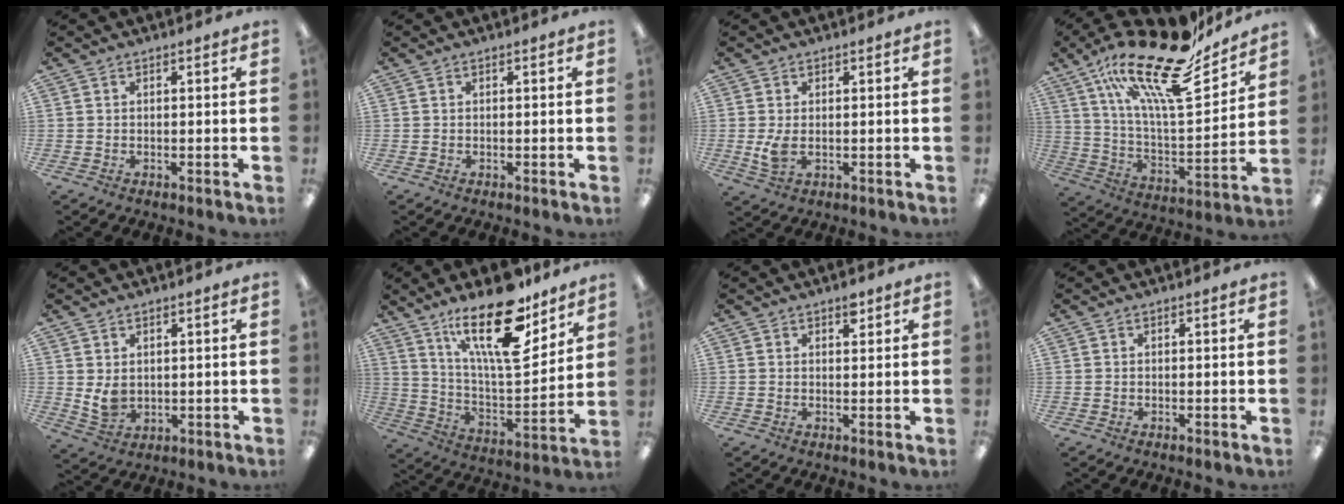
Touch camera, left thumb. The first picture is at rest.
{"total": 0.0}
{"total": 4.4, "force": [0.1, 2.6, 3.5], "torque": [-0.068, -0.009, -0.003]}
{"total": 25.4, "force": [18.6, 7.3, 15.8], "torque": [-0.256, -0.119, 0.310]}
{"total": 4.8, "force": [1.6, 3.6, 2.8], "torque": [-0.051, -0.014, 0.027]}
{"total": 22.5, "force": [14.6, 7.6, 15.4], "torque": [-0.258, -0.089, 0.244]}
{"total": 2.5, "force": [1.7, 1.1, 1.4], "torque": [-0.006, -0.008, 0.026]}
{"total": 0.0}